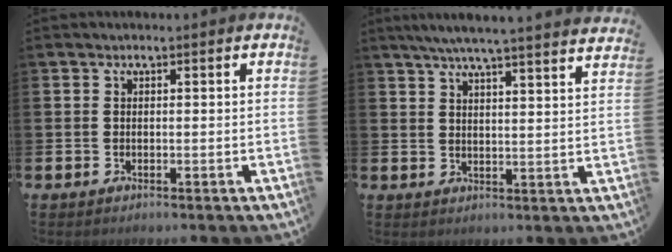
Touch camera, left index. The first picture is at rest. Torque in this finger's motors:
{"motor_torque": [0.91, -1.23, 0.49, 0.13]}